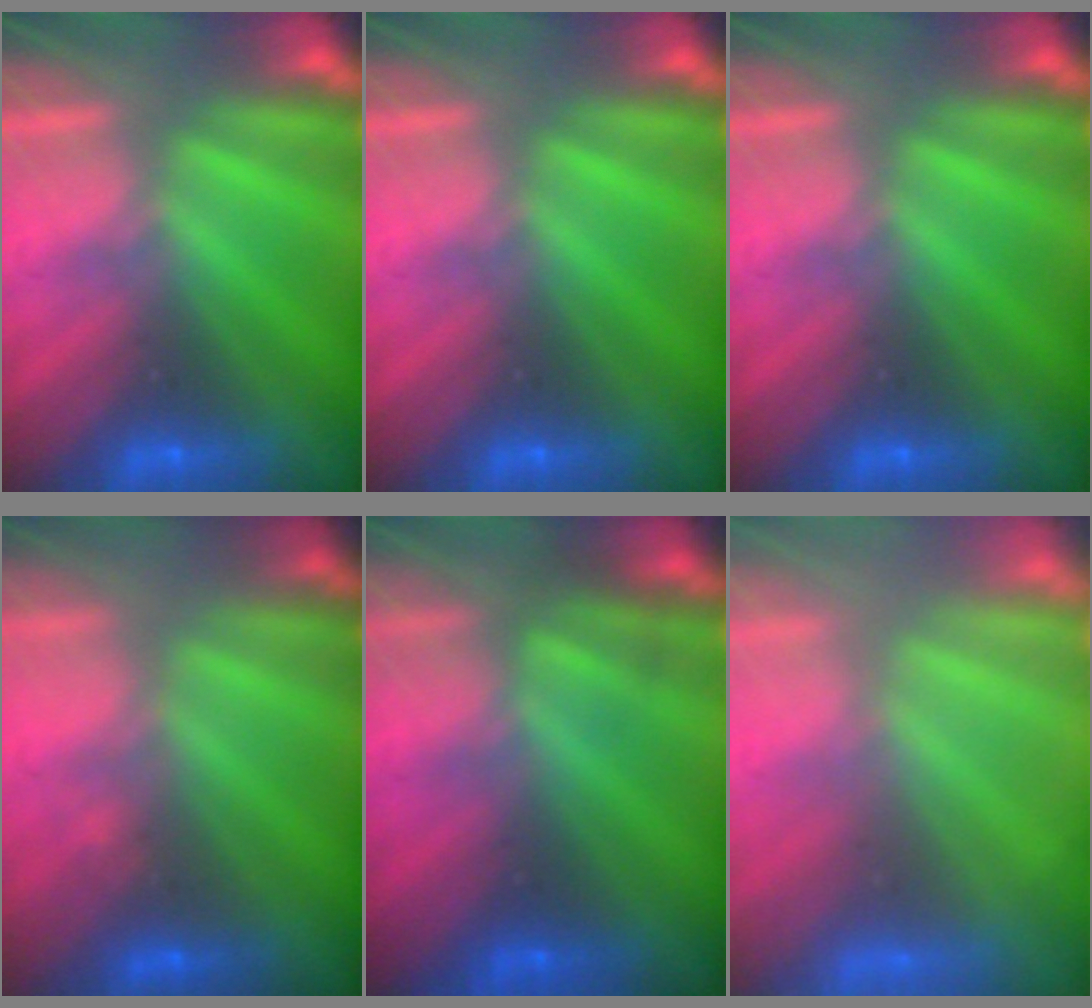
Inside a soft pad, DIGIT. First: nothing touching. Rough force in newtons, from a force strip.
{"total": 0.0}
{"total": 0.0}
{"total": 1.9}
{"total": 4.5}
{"total": 7.4}